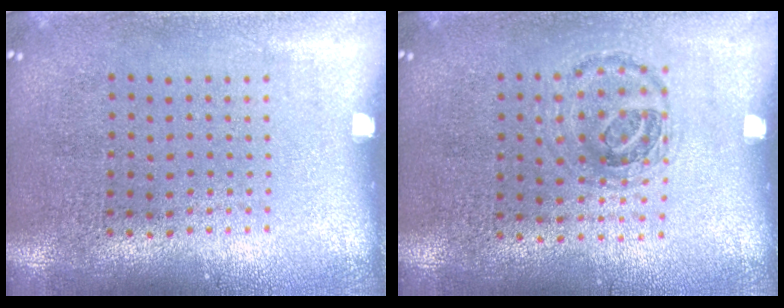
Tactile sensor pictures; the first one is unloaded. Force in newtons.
{"total": 0.9, "press": 0.9, "slide": 0.2}